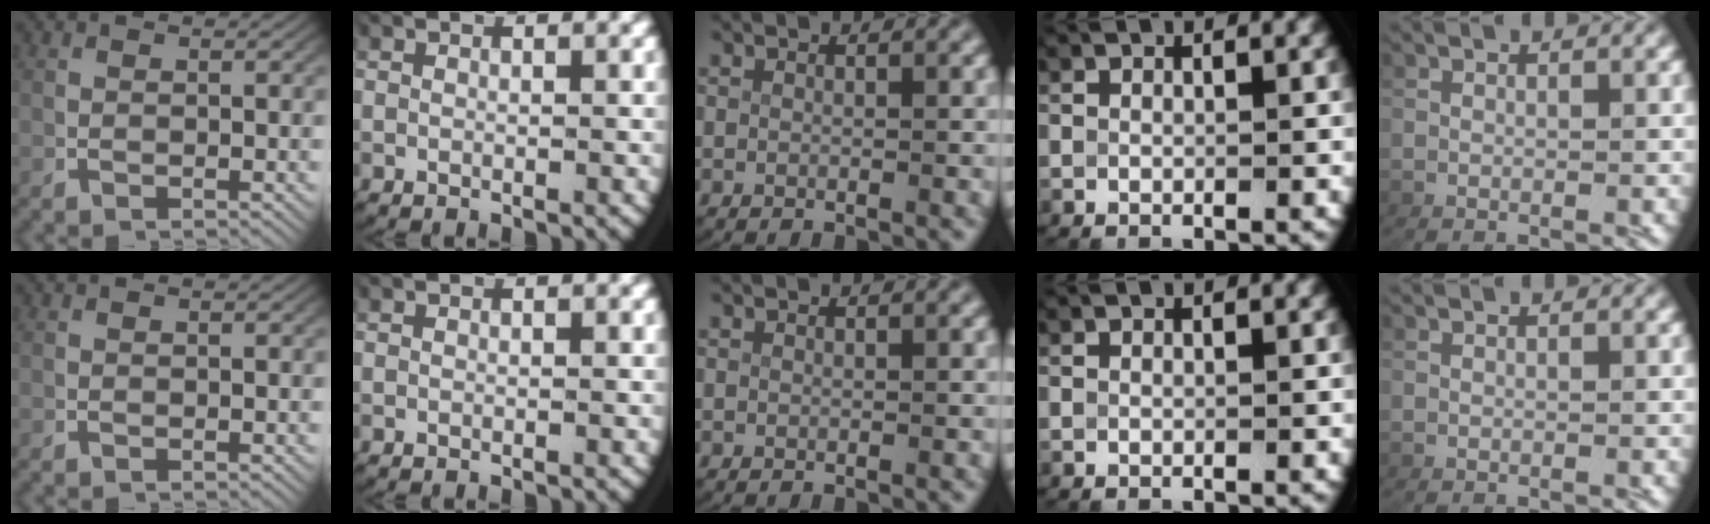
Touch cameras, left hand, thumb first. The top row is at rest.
{}